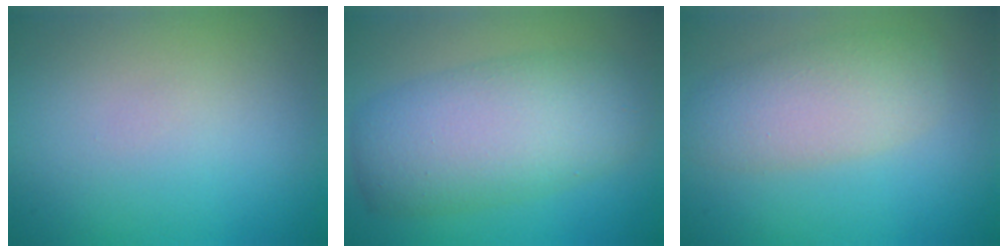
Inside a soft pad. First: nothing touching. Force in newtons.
{"total": 8.0, "press": 8.0, "slide": 0.3}
{"total": 4.6, "press": 4.6, "slide": 0.3}